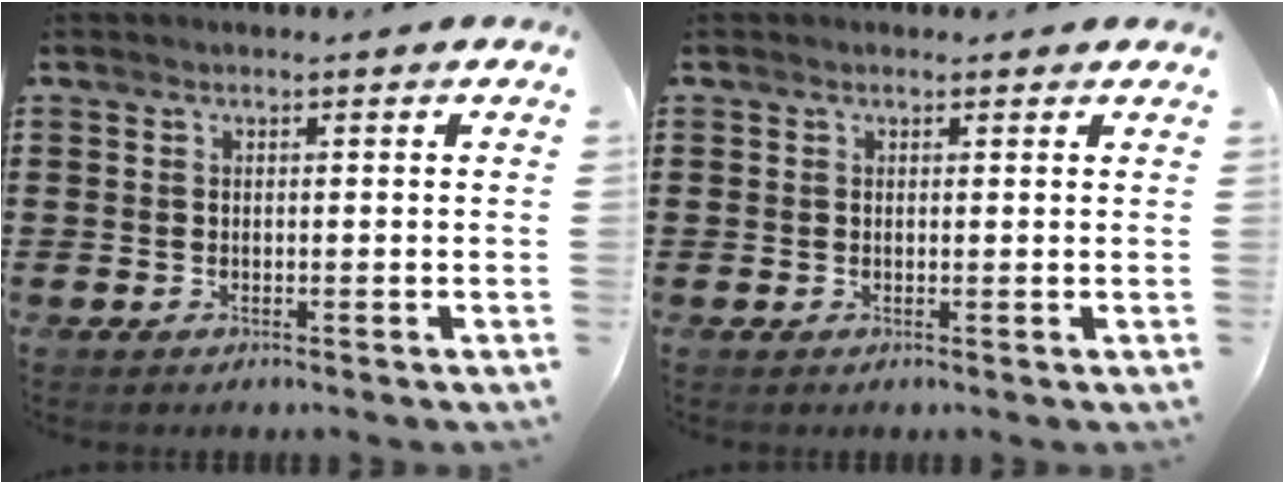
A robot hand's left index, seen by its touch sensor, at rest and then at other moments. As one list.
[{"total": 0.8, "force": [0.4, 0.6, 0.1], "torque": [-0.004, 0.005, 0.008]}]